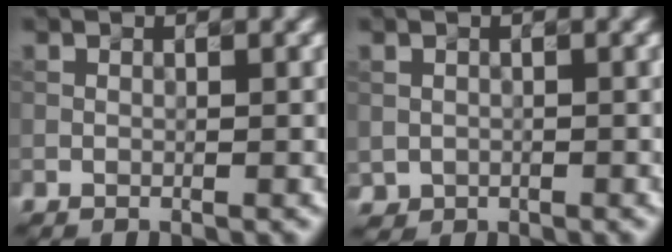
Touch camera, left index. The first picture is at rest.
{"total": 1.0, "force": [0.0, 0.9, 0.2], "torque": [0.001, -0.005, 0.000]}